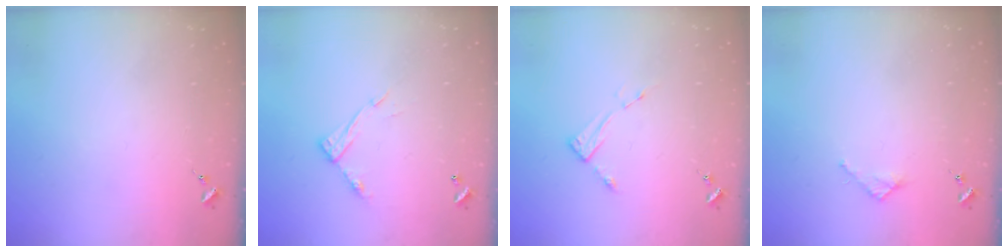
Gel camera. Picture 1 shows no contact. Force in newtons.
{"total": 9.4, "press": 9.4, "slide": 0.5}
{"total": 4.4, "press": 4.3, "slide": 0.5}
{"total": 2.7, "press": 2.7, "slide": 0.2}